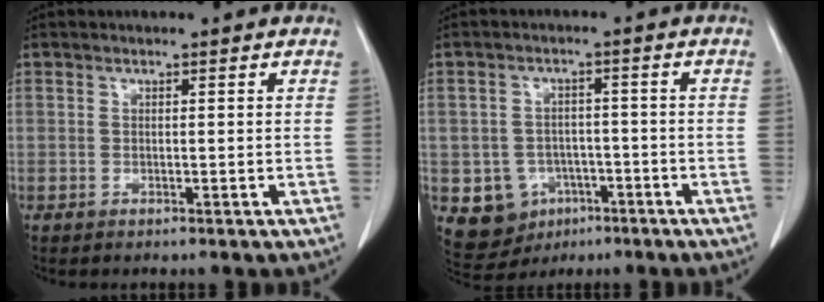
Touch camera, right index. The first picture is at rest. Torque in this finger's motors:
{"motor_torque": [0.28, -0.07, -0.23, -0.10]}